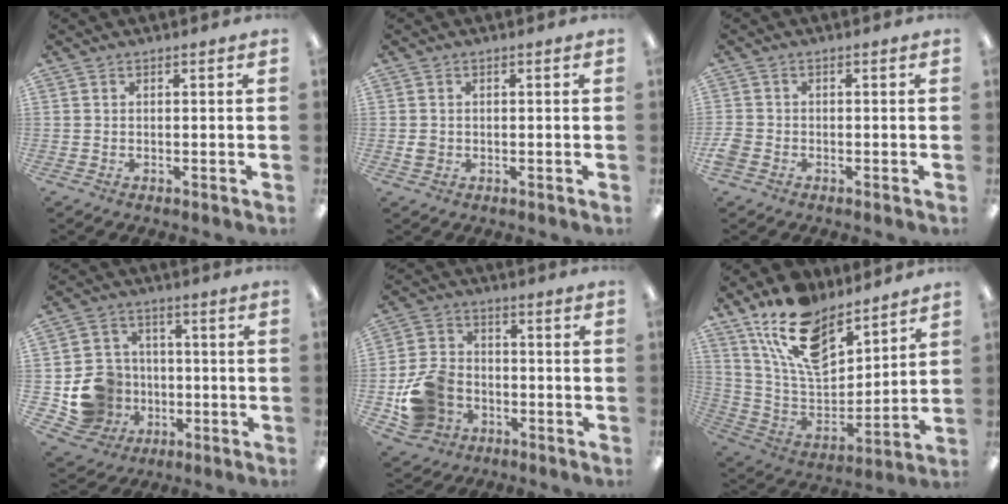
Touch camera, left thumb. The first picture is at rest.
{"total": 1.8, "force": [-0.2, 1.7, 0.6], "torque": [-0.011, 0.003, -0.006]}
{"total": 2.5, "force": [-1.4, 1.8, 1.1], "torque": [-0.023, 0.002, -0.026]}
{"total": 12.4, "force": [-2.9, 11.4, 3.8], "torque": [-0.092, 0.027, -0.037]}
{"total": 12.6, "force": [-4.6, 10.3, 5.7], "torque": [-0.125, 0.038, -0.076]}
{"total": 18.6, "force": [12.9, 9.3, 9.7], "torque": [-0.190, -0.067, 0.236]}